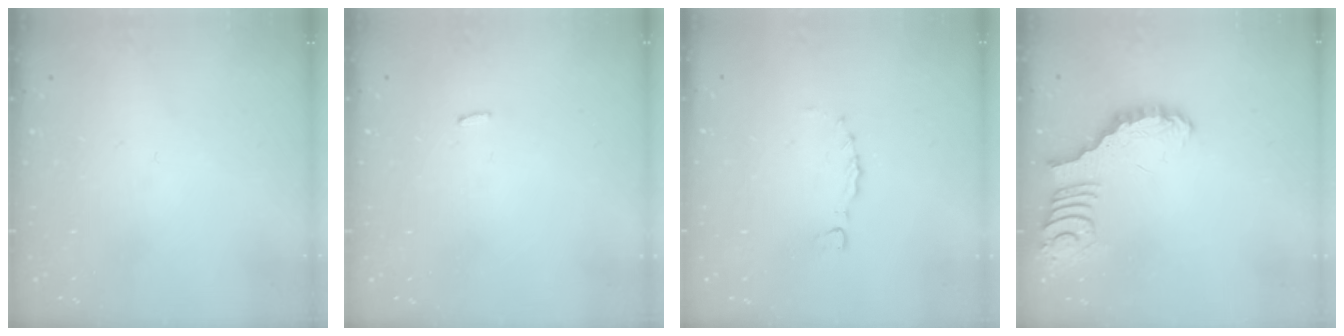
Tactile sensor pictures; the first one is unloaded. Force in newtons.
{"total": 3.1, "press": 3.1, "slide": 0.2}
{"total": 0.0}
{"total": 3.4, "press": 3.4, "slide": 0.4}